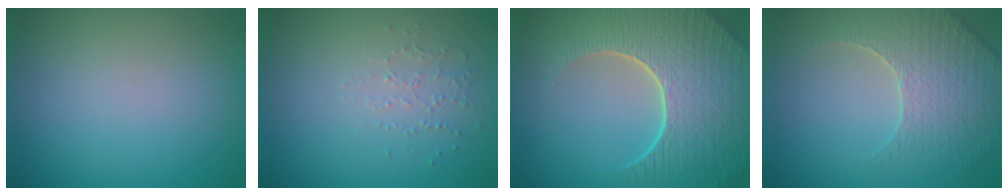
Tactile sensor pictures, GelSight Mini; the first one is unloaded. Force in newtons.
{"total": 1.0, "press": 0.6, "slide": 0.8}
{"total": 9.1, "press": 6.5, "slide": 6.3}
{"total": 5.0, "press": 4.6, "slide": 1.9}